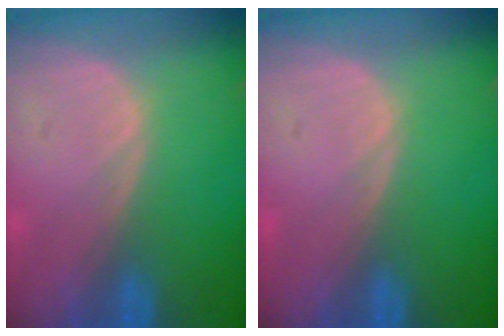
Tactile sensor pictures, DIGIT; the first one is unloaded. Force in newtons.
{"total": 0.0}